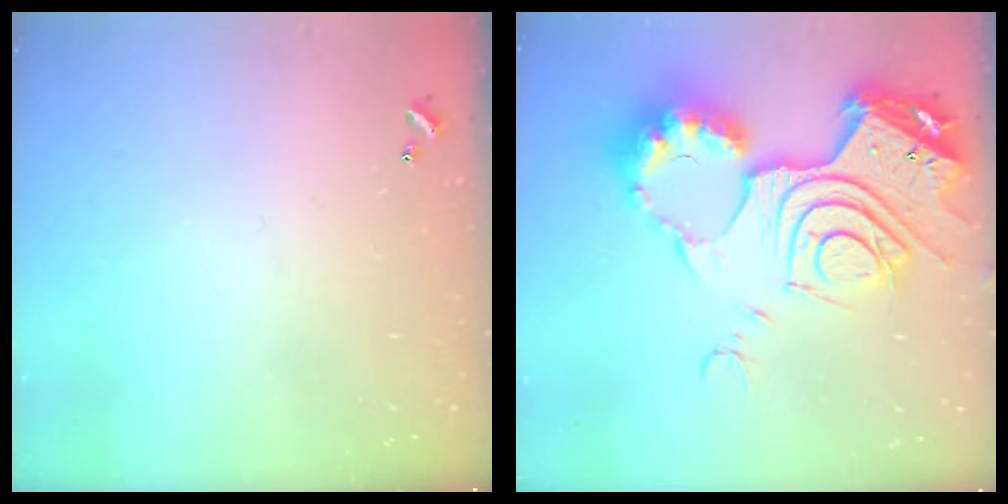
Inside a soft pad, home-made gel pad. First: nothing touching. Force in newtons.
{"total": 25.1, "press": 24.9, "slide": 2.7}